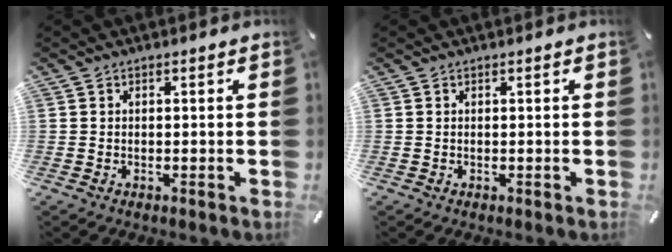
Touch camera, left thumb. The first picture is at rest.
{"total": 0.0}